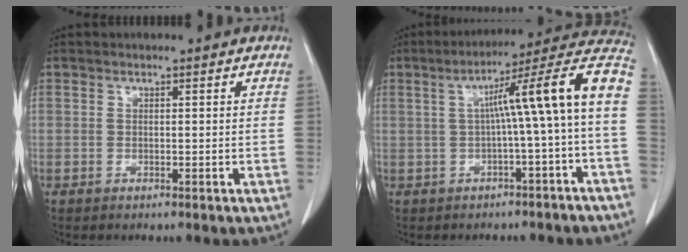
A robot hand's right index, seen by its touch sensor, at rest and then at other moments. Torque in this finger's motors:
{"motor_torque": [1.31, -0.29, 0.65, 0.17]}